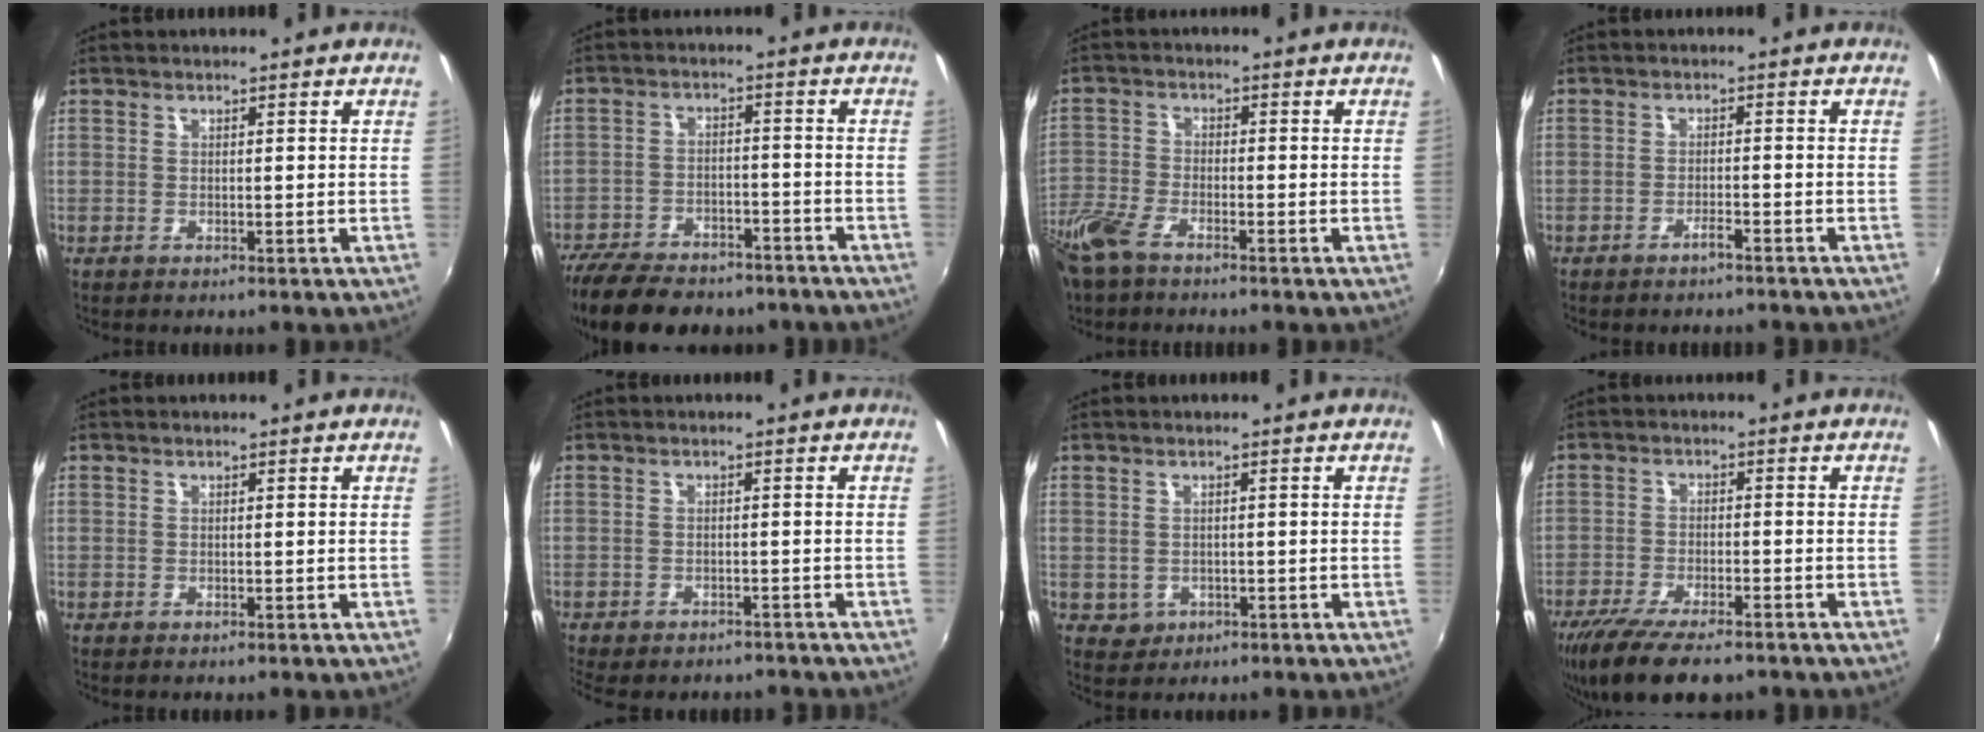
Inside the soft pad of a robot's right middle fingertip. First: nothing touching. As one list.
[{"total": 19.0, "force": [-14.9, 7.6, 9.0], "torque": [-0.201, -0.028, -0.225]}, {"total": 8.1, "force": [-6.2, 2.7, 4.5], "torque": [-0.117, -0.017, -0.132]}, {"total": 2.1, "force": [-1.9, 0.3, 0.8], "torque": [-0.025, -0.001, -0.031]}, {"total": 0.0}, {"total": 8.6, "force": [-7.2, 3.1, 3.5], "torque": [-0.081, -0.027, -0.102]}, {"total": 2.5, "force": [-0.4, 2.3, 0.8], "torque": [-0.016, -0.002, 0.000]}, {"total": 12.9, "force": [-9.8, 3.8, 7.5], "torque": [-0.167, -0.043, -0.168]}]